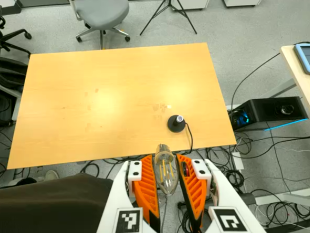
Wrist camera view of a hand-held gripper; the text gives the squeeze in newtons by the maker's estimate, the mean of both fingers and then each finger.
{"total": 8.2, "left": 7.7, "right": 8.7}